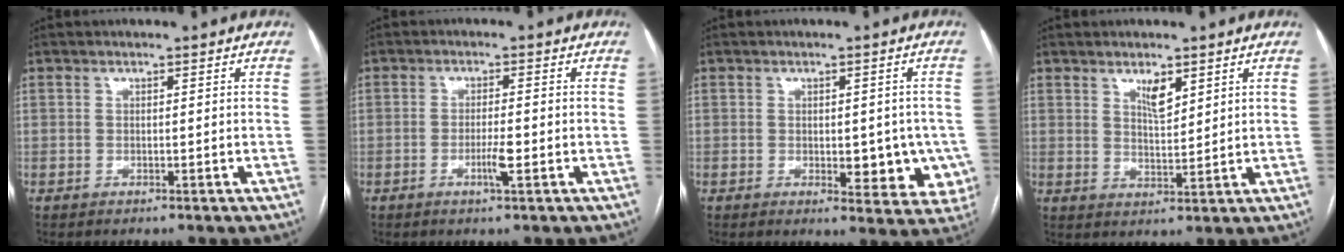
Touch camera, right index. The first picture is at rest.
{"total": 3.2, "force": [-1.2, 0.1, 3.0], "torque": [-0.057, -0.003, -0.021]}
{"total": 8.2, "force": [-1.5, 3.9, 7.1], "torque": [-0.067, 0.002, -0.010]}
{"total": 3.6, "force": [2.3, 1.1, 2.6], "torque": [-0.050, -0.004, 0.044]}